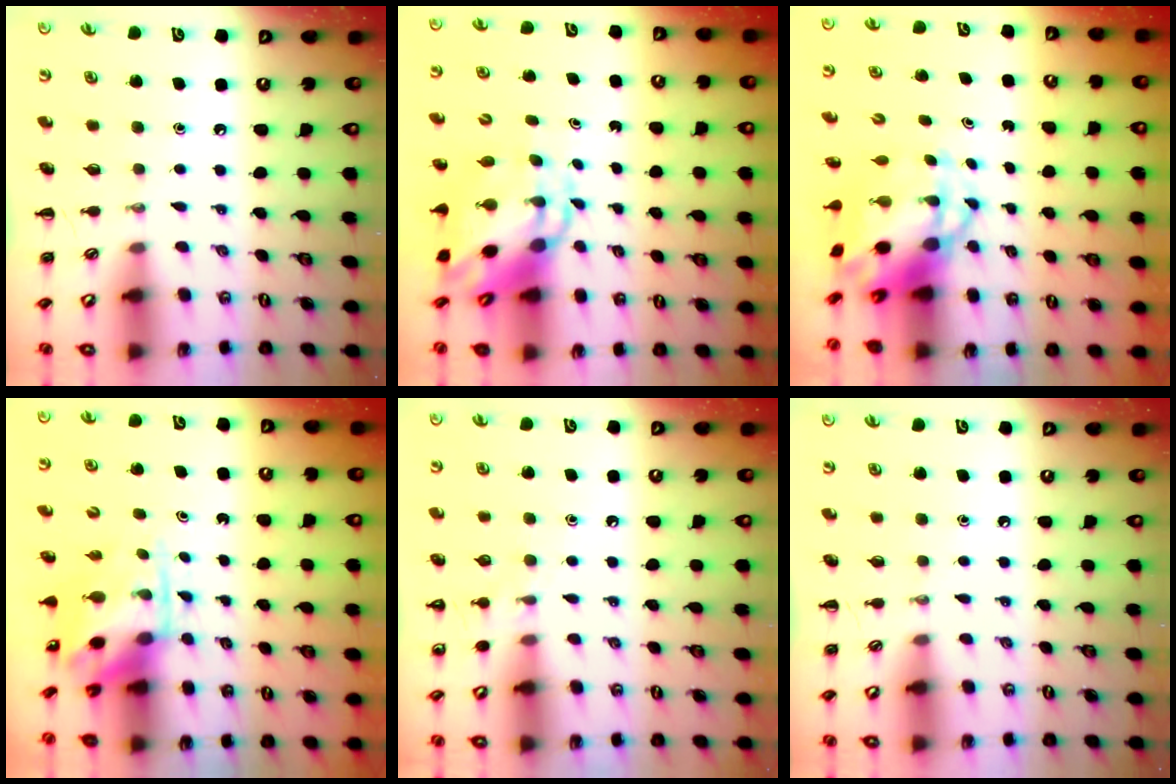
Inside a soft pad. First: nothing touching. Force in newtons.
{"total": 6.0, "press": 5.8, "slide": 1.5}
{"total": 6.6, "press": 6.3, "slide": 1.8}
{"total": 4.0, "press": 3.9, "slide": 1.0}
{"total": 6.0, "press": 5.8, "slide": 1.7}
{"total": 0.0}